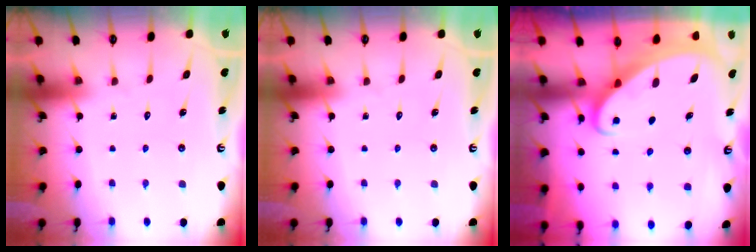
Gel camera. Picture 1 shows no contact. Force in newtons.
{"total": 0.0}
{"total": 2.6, "press": 2.6, "slide": 0.3}